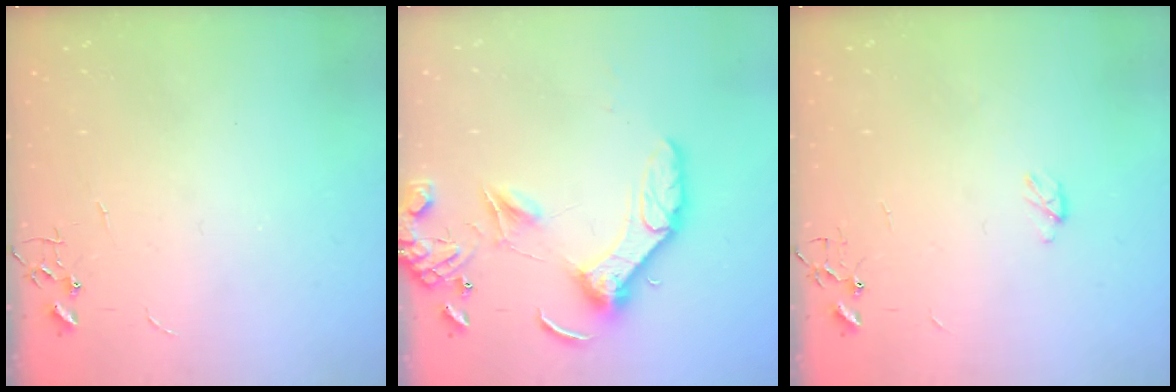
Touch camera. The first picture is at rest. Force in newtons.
{"total": 13.1, "press": 12.9, "slide": 2.6}
{"total": 3.0, "press": 3.0, "slide": 0.3}